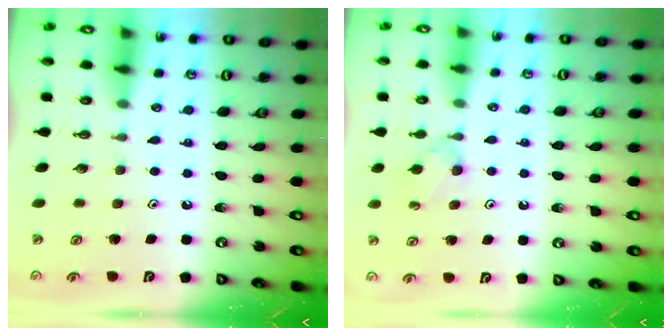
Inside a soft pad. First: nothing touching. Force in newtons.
{"total": 4.8, "press": 4.7, "slide": 0.8}